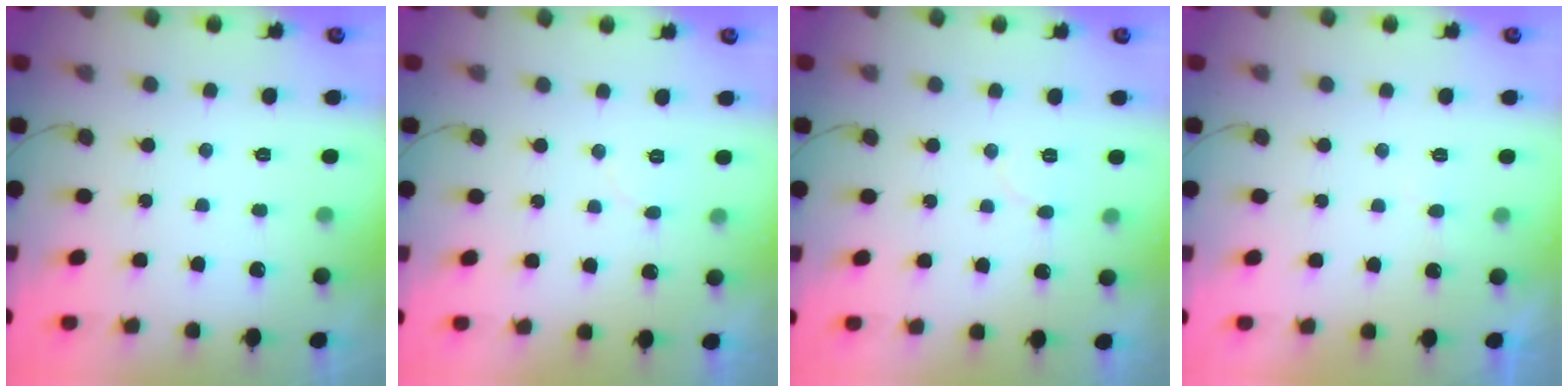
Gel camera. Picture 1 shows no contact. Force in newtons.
{"total": 3.8, "press": 3.8, "slide": 0.3}
{"total": 3.8, "press": 3.7, "slide": 0.4}
{"total": 4.7, "press": 4.6, "slide": 0.5}